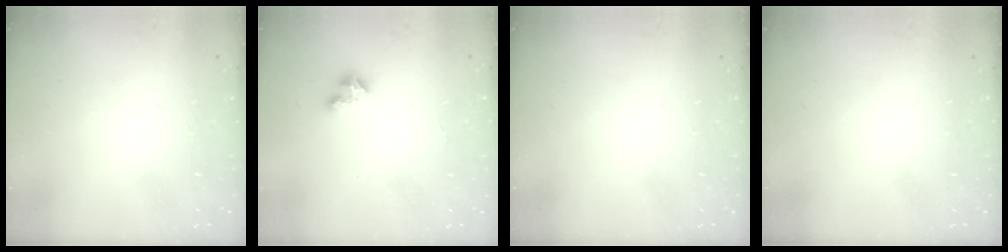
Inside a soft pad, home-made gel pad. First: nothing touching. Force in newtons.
{"total": 2.0, "press": 2.0, "slide": 0.2}
{"total": 0.0}
{"total": 0.0}